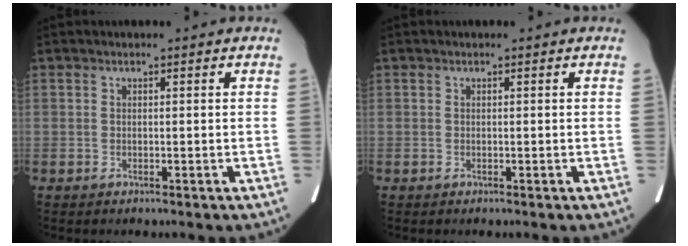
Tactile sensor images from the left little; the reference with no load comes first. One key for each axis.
{"total": 0.0}